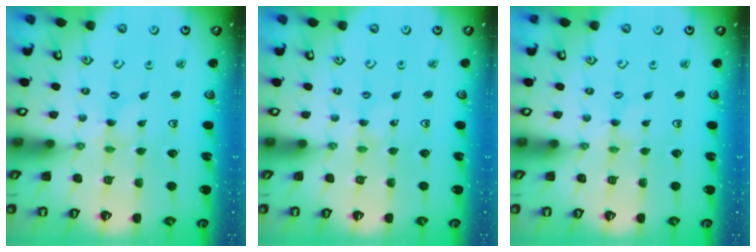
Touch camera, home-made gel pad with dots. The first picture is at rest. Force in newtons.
{"total": 0.0}
{"total": 0.0}